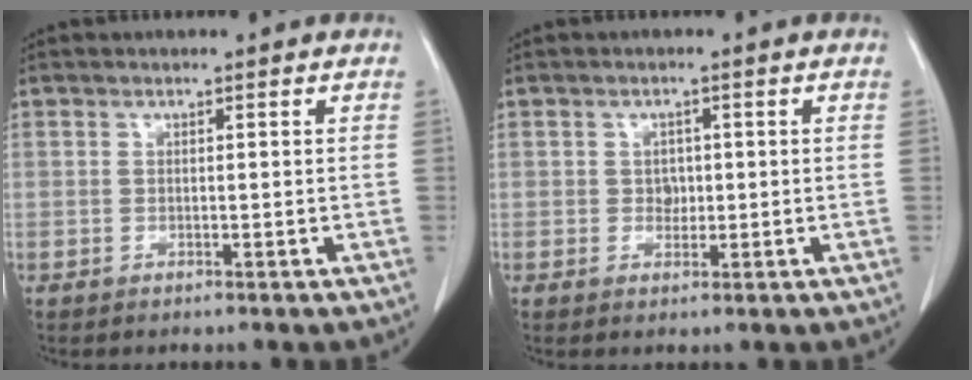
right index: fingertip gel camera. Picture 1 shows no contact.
{"total": 1.8, "force": [0.0, 1.5, 1.0], "torque": [-0.014, 0.002, 0.001]}